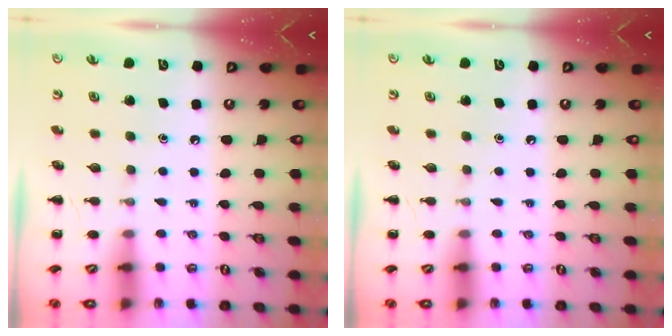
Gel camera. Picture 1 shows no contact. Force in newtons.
{"total": 0.0}